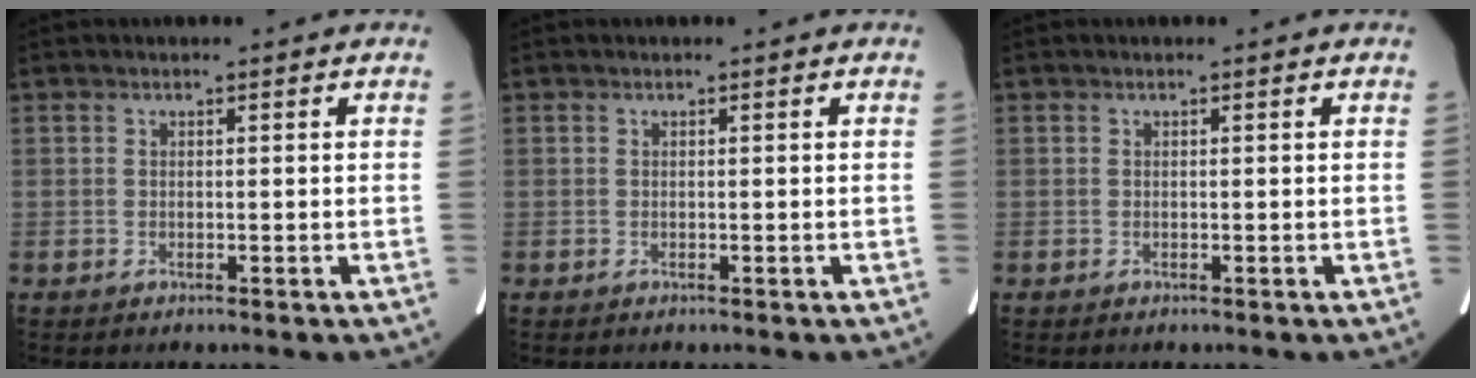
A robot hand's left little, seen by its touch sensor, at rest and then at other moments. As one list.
[{"total": 0.0}, {"total": 0.0}]